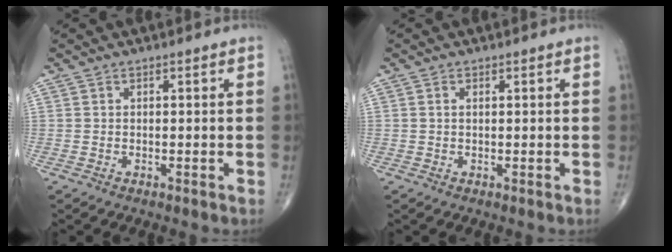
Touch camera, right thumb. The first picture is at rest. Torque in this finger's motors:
{"motor_torque": [-0.44, -0.18, 0.05, 0.12, 0.04]}